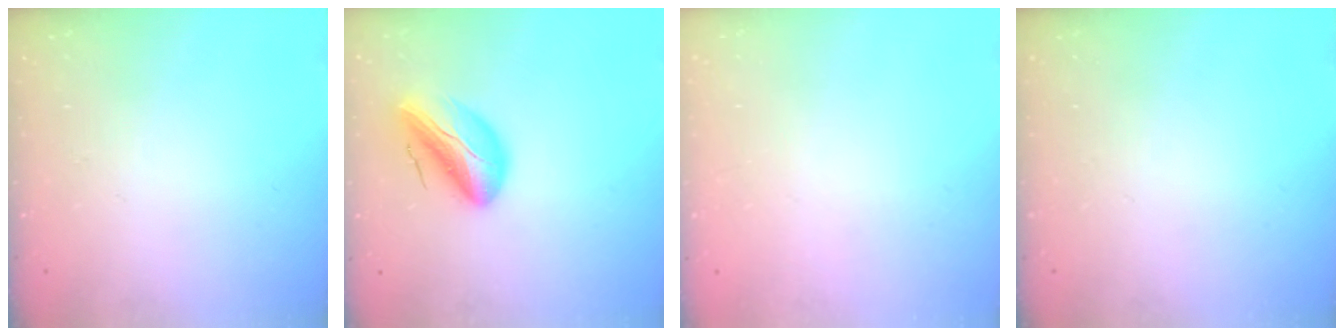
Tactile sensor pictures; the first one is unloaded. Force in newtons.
{"total": 13.3, "press": 12.8, "slide": 3.3}
{"total": 2.2, "press": 2.2, "slide": 0.1}
{"total": 0.0}